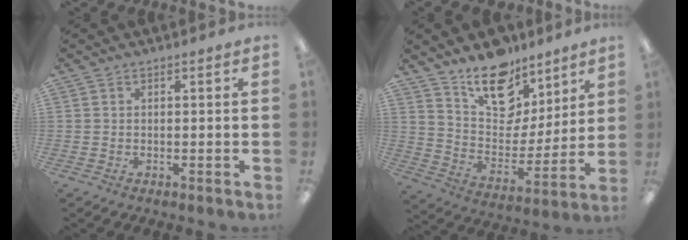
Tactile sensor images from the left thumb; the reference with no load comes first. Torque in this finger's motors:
{"motor_torque": [0.47, 0.32, 1.17, -1.60, 0.06]}